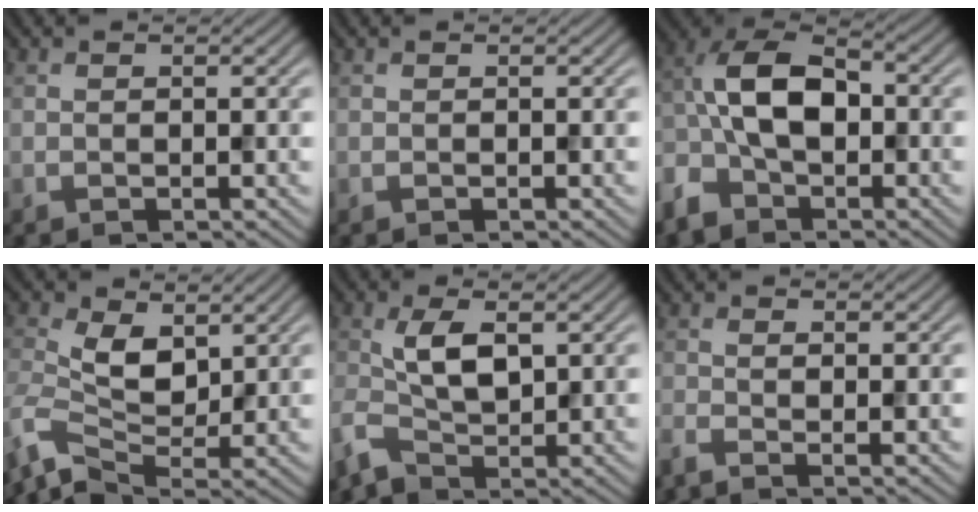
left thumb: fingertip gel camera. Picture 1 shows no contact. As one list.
[{"total": 0.0}, {"total": 9.1, "force": [-3.2, 5.6, 6.4], "torque": [-0.143, 0.007, -0.078]}, {"total": 5.5, "force": [-0.7, 3.3, 4.4], "torque": [-0.099, 0.004, -0.027]}, {"total": 5.1, "force": [-0.6, 2.7, 4.3], "torque": [-0.106, 0.002, -0.017]}, {"total": 2.3, "force": [-1.4, 0.4, 1.8], "torque": [-0.038, -0.004, -0.039]}]